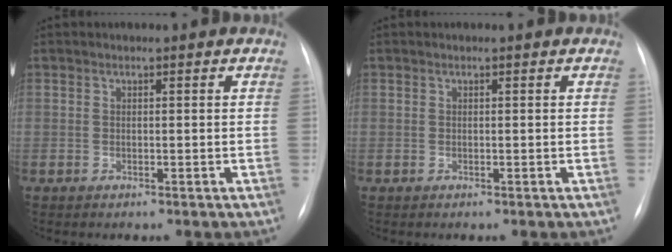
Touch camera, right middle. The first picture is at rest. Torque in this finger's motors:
{"motor_torque": [0.00, 0.00, 0.00, 0.00]}